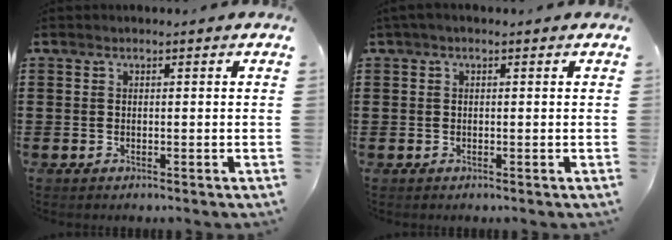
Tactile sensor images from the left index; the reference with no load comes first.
{"total": 0.6, "force": [-0.1, 0.1, 0.6], "torque": [-0.012, -0.001, -0.002]}